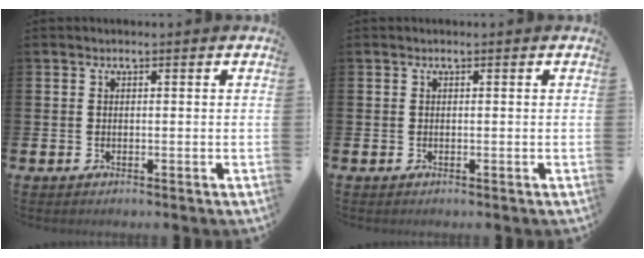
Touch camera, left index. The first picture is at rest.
{"total": 0.0}